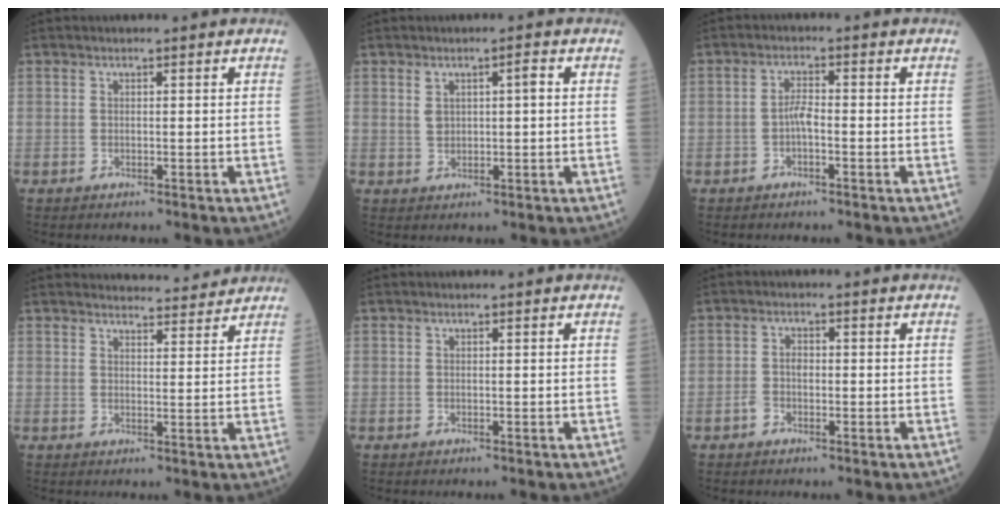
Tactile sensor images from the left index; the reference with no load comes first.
{"total": 3.1, "force": [0.8, 1.2, 2.7], "torque": [-0.052, 0.011, 0.017]}
{"total": 2.4, "force": [-0.9, 0.6, 2.2], "torque": [-0.044, 0.002, -0.018]}
{"total": 8.1, "force": [7.9, 1.2, 1.2], "torque": [-0.007, 0.005, 0.091]}
{"total": 0.0}
{"total": 2.2, "force": [-0.8, 1.3, 1.5], "torque": [-0.034, 0.005, -0.016]}